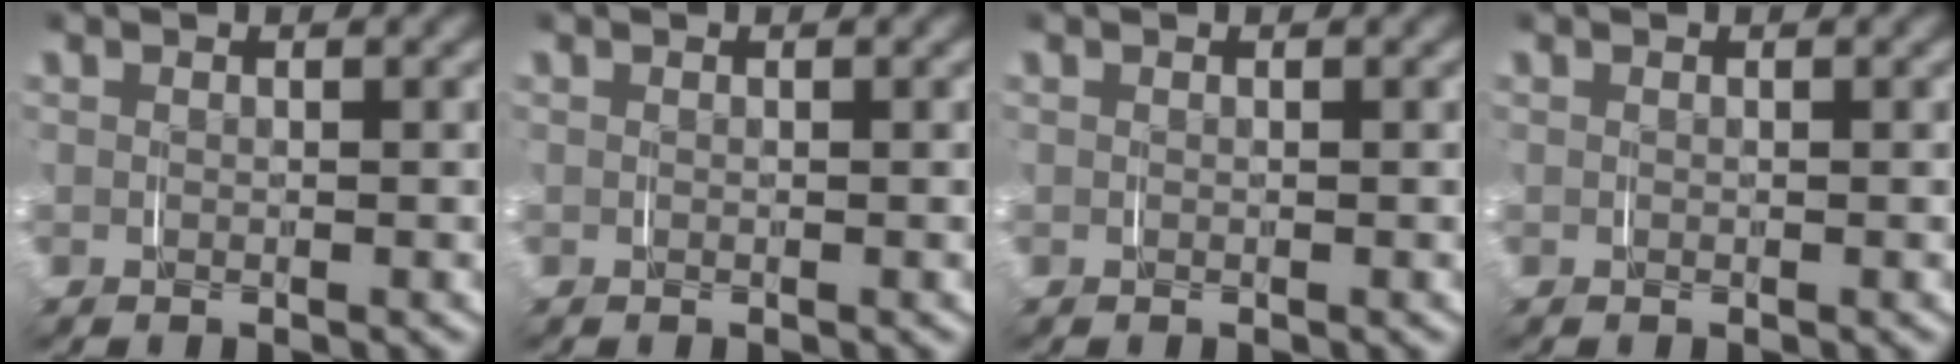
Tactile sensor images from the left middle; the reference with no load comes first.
{"total": 0.0}
{"total": 0.0}
{"total": 0.0}